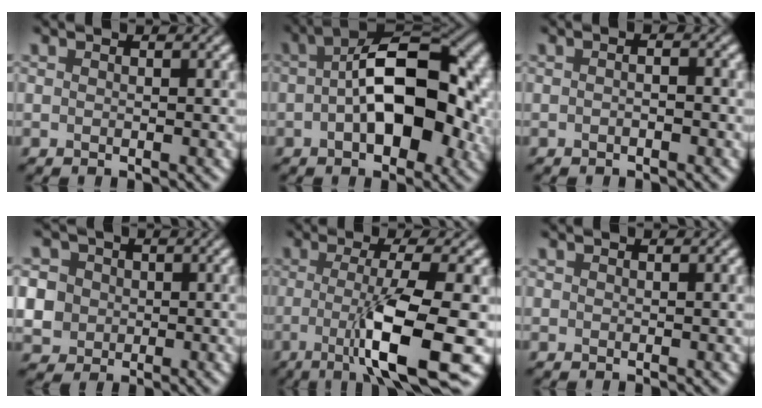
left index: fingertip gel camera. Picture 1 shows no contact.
{"total": 11.5, "force": [-0.4, 5.7, 10.0], "torque": [-0.142, 0.012, -0.015]}
{"total": 1.0, "force": [-0.5, 0.3, 0.9], "torque": [-0.017, -0.001, -0.011]}
{"total": 7.4, "force": [0.5, 7.0, 2.5], "torque": [-0.066, 0.024, -0.009]}
{"total": 9.2, "force": [-2.2, 1.5, 8.8], "torque": [-0.135, -0.010, -0.045]}
{"total": 0.0}